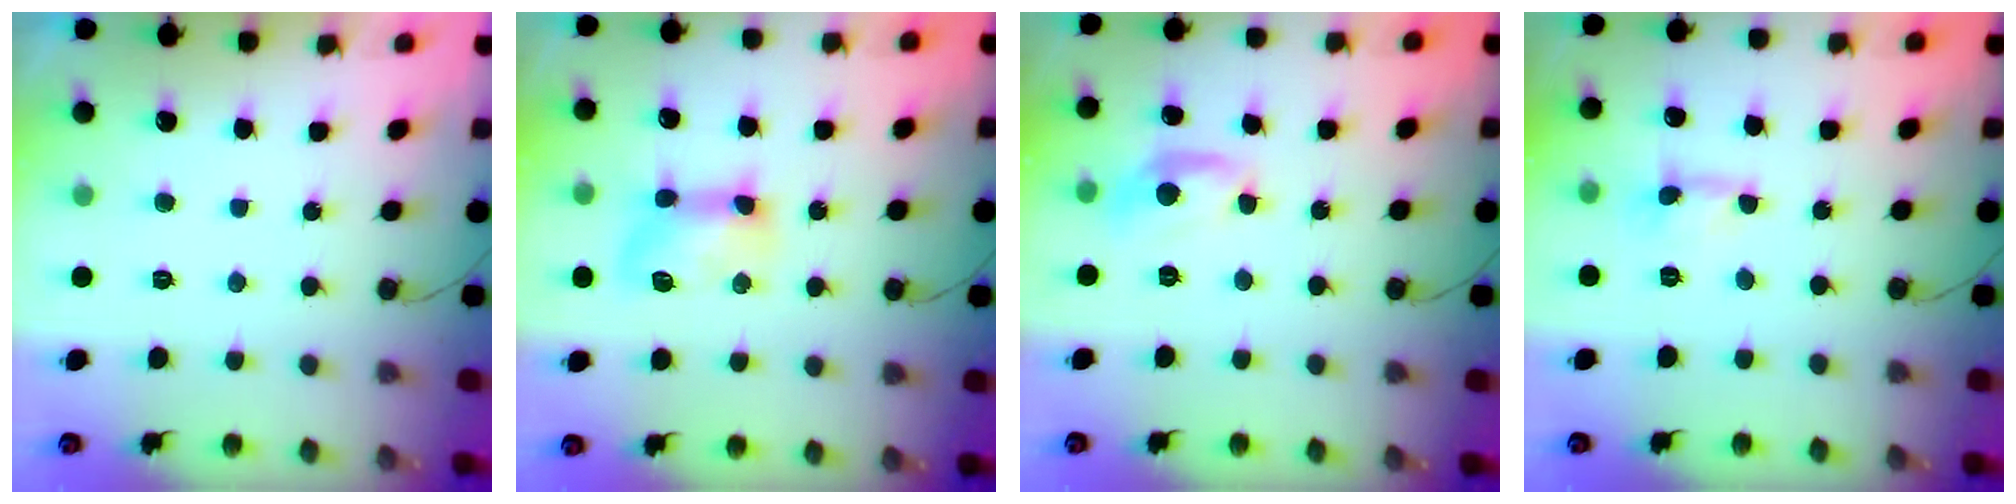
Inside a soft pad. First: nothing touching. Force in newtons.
{"total": 8.9, "press": 8.9, "slide": 0.9}
{"total": 9.0, "press": 9.0, "slide": 0.6}
{"total": 0.0}